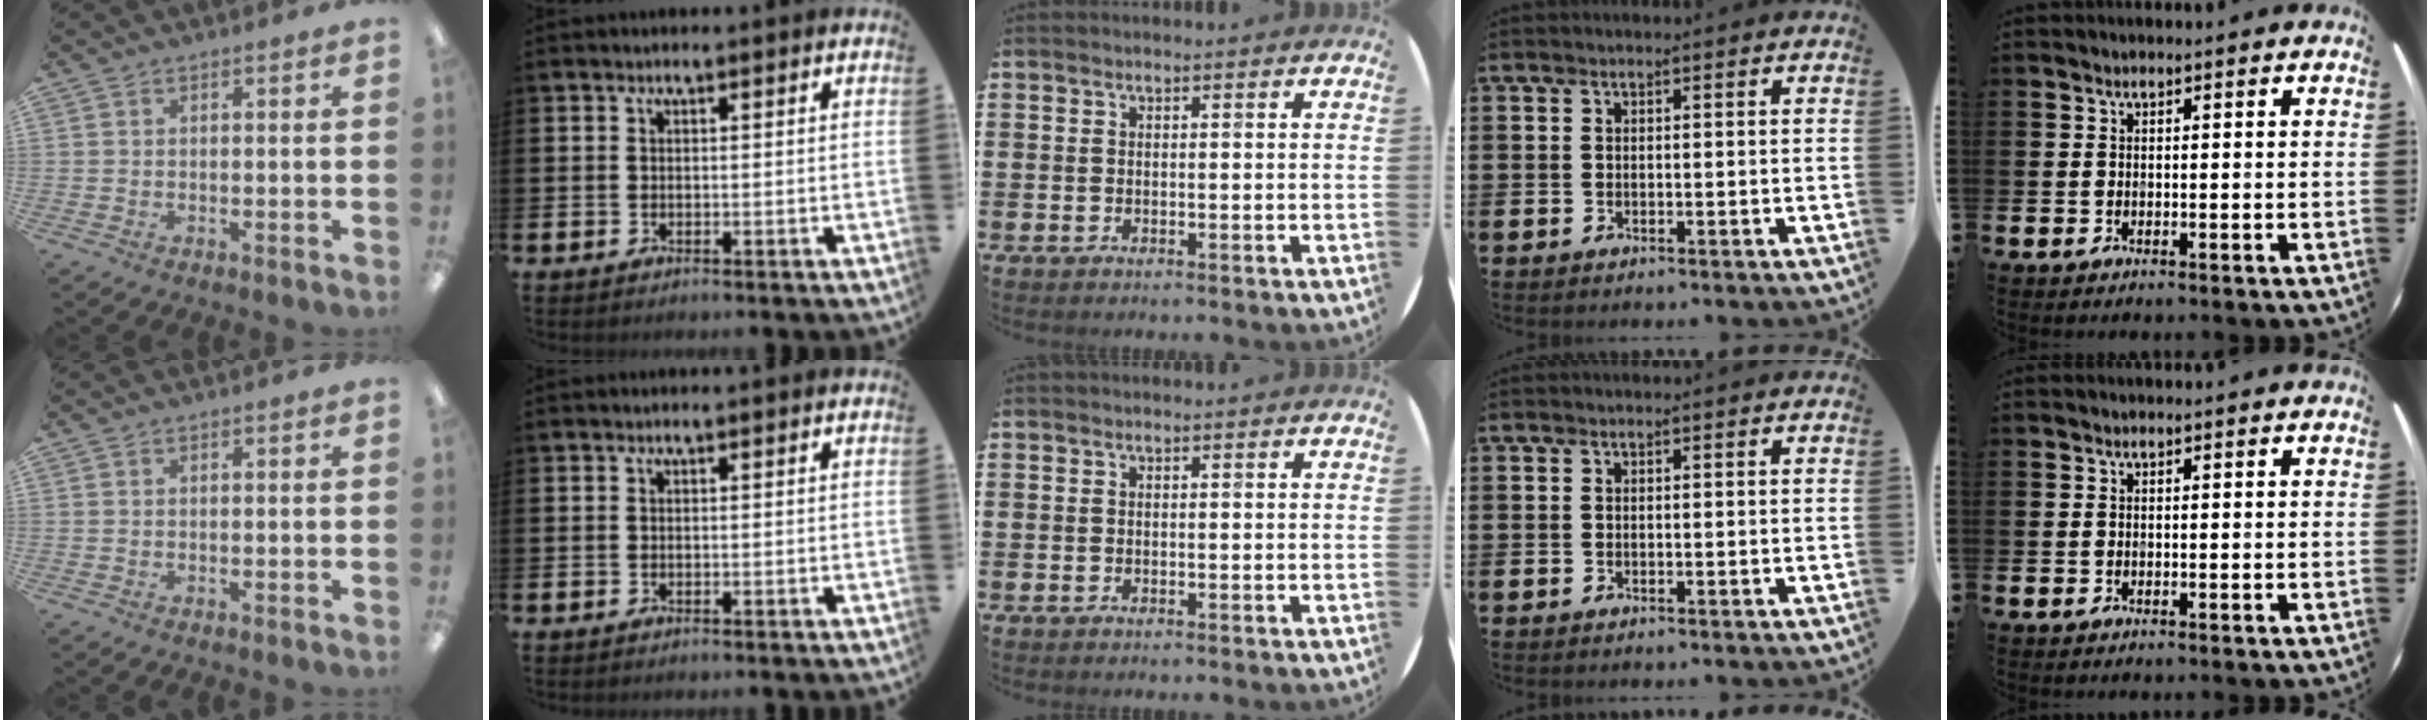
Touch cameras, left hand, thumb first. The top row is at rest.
{}